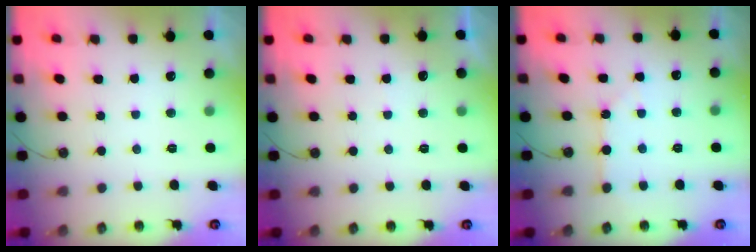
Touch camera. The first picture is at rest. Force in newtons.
{"total": 2.0, "press": 2.0, "slide": 0.4}
{"total": 3.9, "press": 3.9, "slide": 0.6}